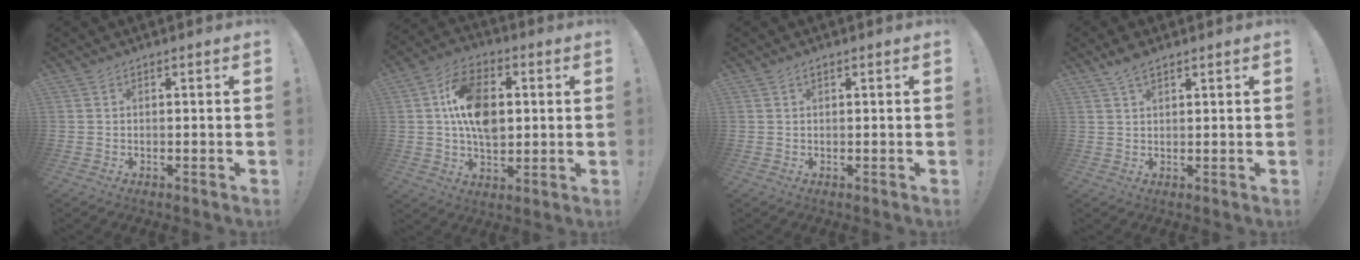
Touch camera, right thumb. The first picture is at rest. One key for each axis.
{"total": 15.8, "fx": 1.8, "fy": 10.5, "fz": 11.6, "tx": -0.197, "ty": 0.016, "tz": 0.034}
{"total": 0.9, "fx": 0.6, "fy": 0.4, "fz": 0.6, "tx": -0.013, "ty": 0.001, "tz": 0.010}
{"total": 4.2, "fx": 2.9, "fy": 1.5, "fz": 2.6, "tx": -0.046, "ty": -0.008, "tz": 0.054}